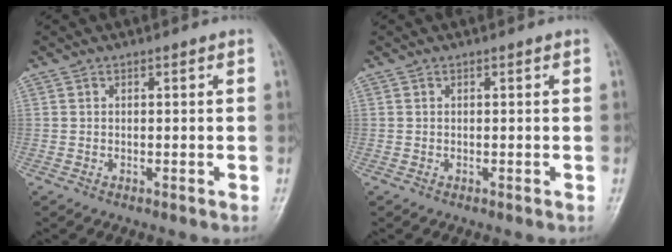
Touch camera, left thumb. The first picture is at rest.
{"total": 0.0}